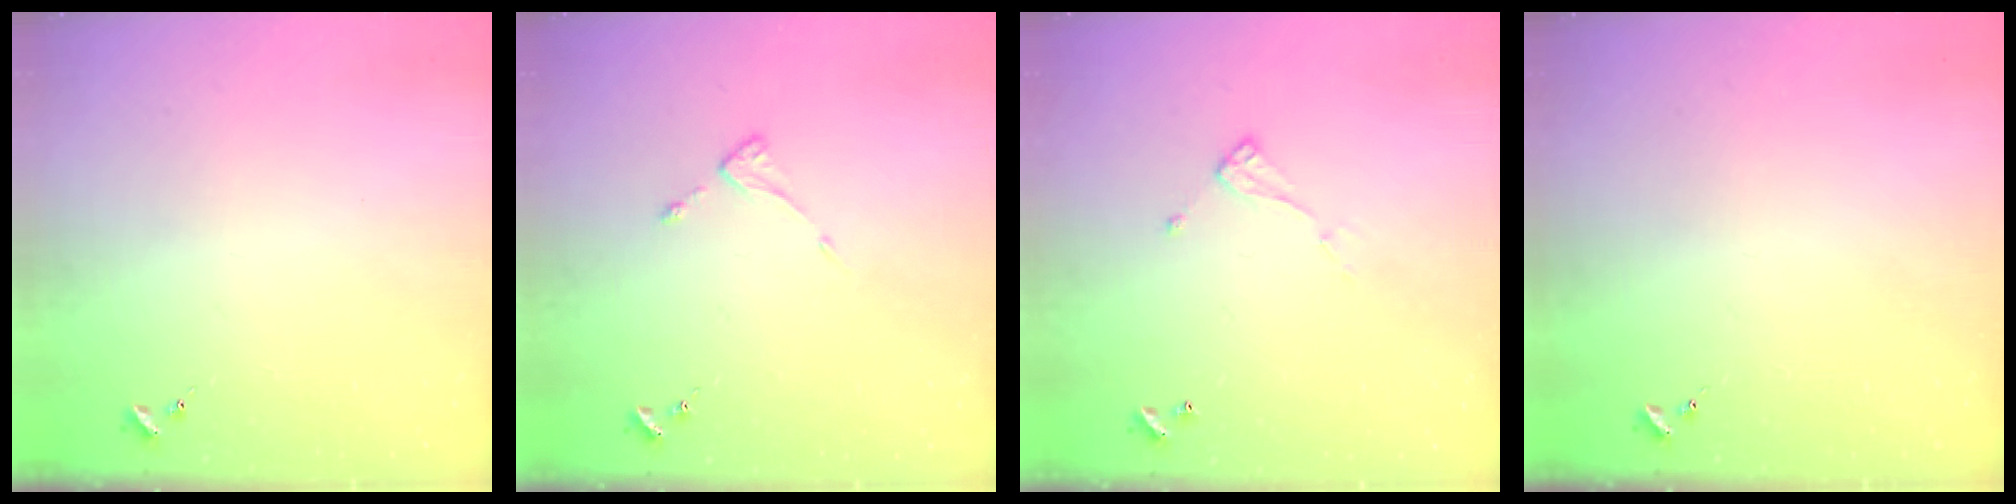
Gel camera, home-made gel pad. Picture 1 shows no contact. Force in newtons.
{"total": 2.6, "press": 2.6, "slide": 0.3}
{"total": 6.9, "press": 6.9, "slide": 0.3}
{"total": 0.0}